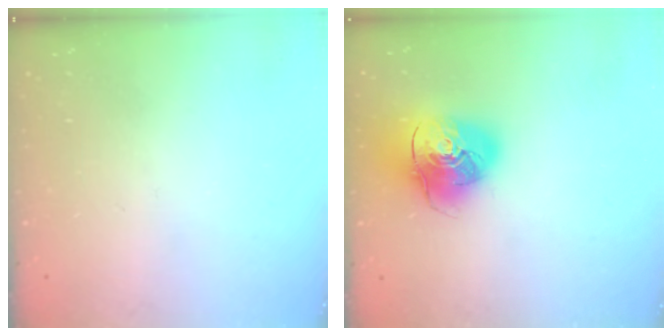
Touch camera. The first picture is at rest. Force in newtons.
{"total": 15.6, "press": 15.4, "slide": 2.2}